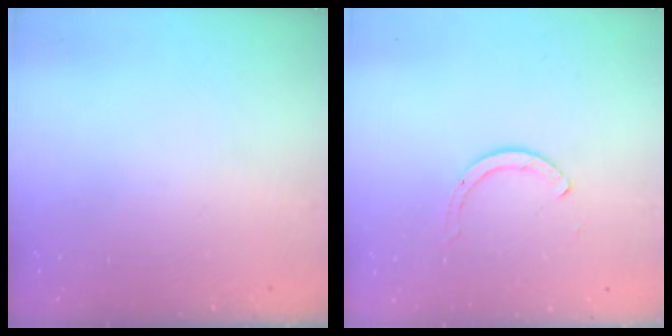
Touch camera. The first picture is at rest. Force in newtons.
{"total": 2.0, "press": 1.9, "slide": 0.3}